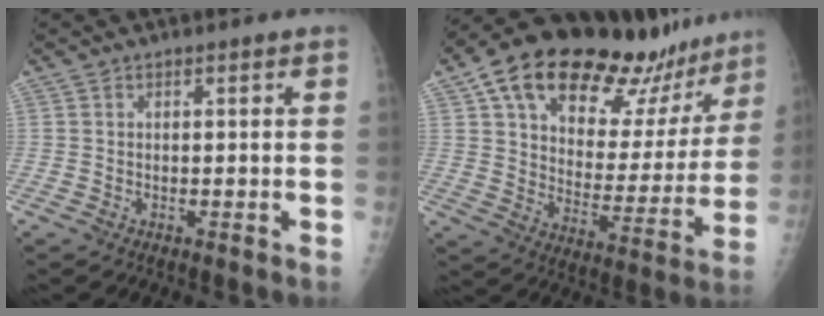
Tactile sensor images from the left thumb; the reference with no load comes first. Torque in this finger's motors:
{"motor_torque": [0.59, 0.71, 1.55, -1.22, 0.16]}